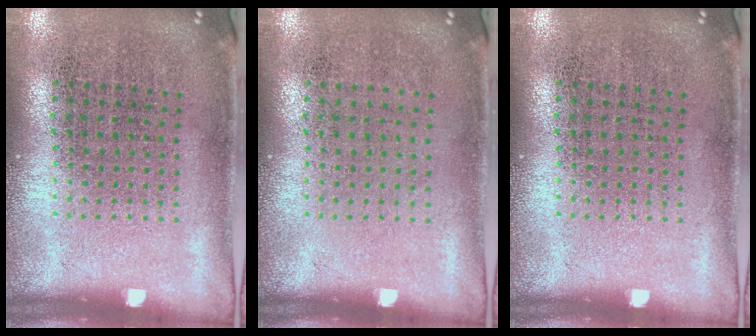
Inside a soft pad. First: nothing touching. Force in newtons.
{"total": 0.0}
{"total": 0.0}